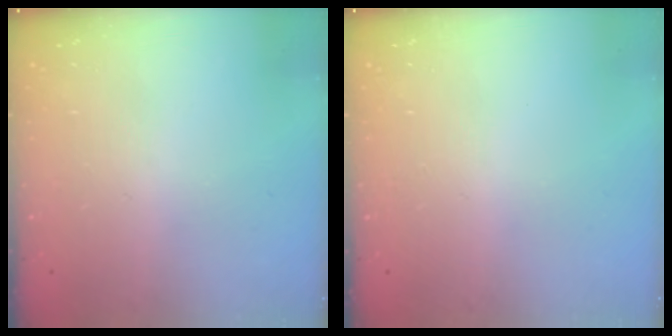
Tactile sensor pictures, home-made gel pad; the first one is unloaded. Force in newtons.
{"total": 0.0}